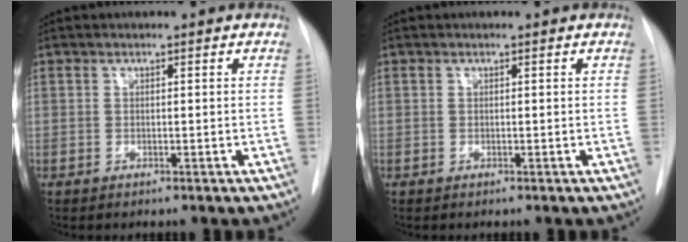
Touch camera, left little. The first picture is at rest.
{"total": 0.0}